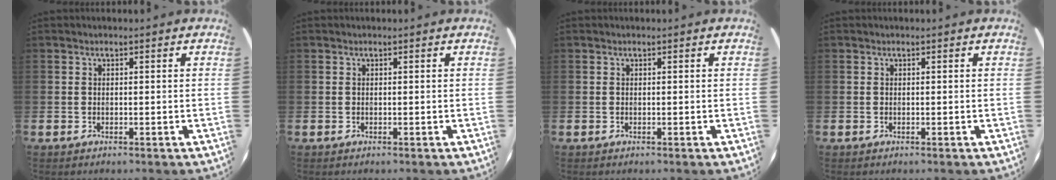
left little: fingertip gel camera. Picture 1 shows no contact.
{"total": 0.0}
{"total": 0.0}
{"total": 0.0}